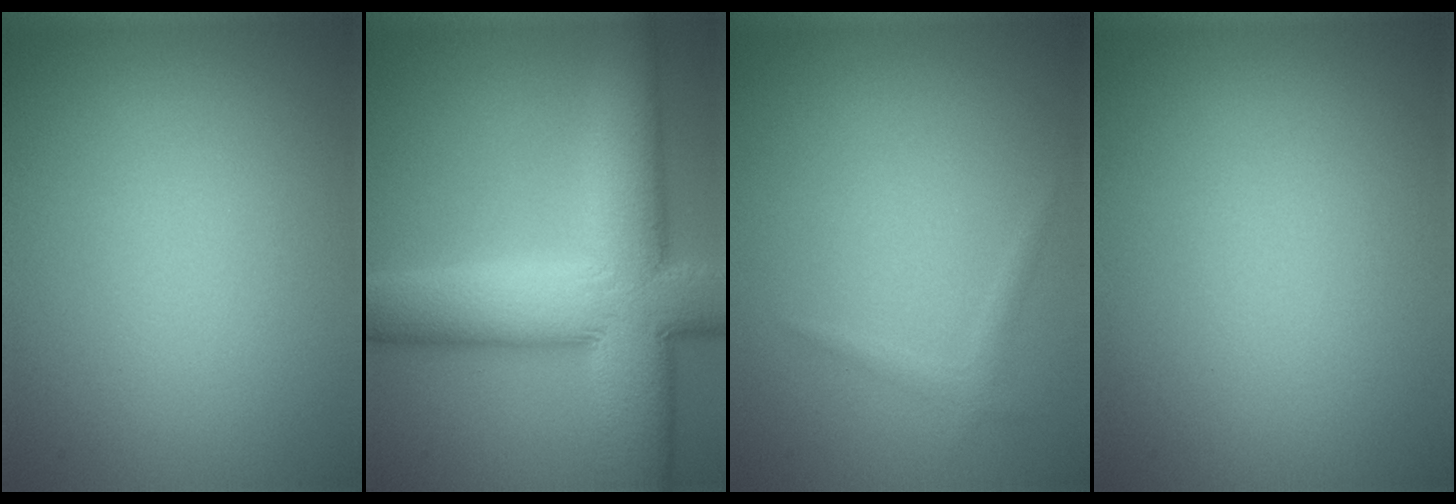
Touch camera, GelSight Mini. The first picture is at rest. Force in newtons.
{"total": 12.7, "press": 12.7, "slide": 0.8}
{"total": 0.9, "press": 0.9, "slide": 0.0}
{"total": 0.0}